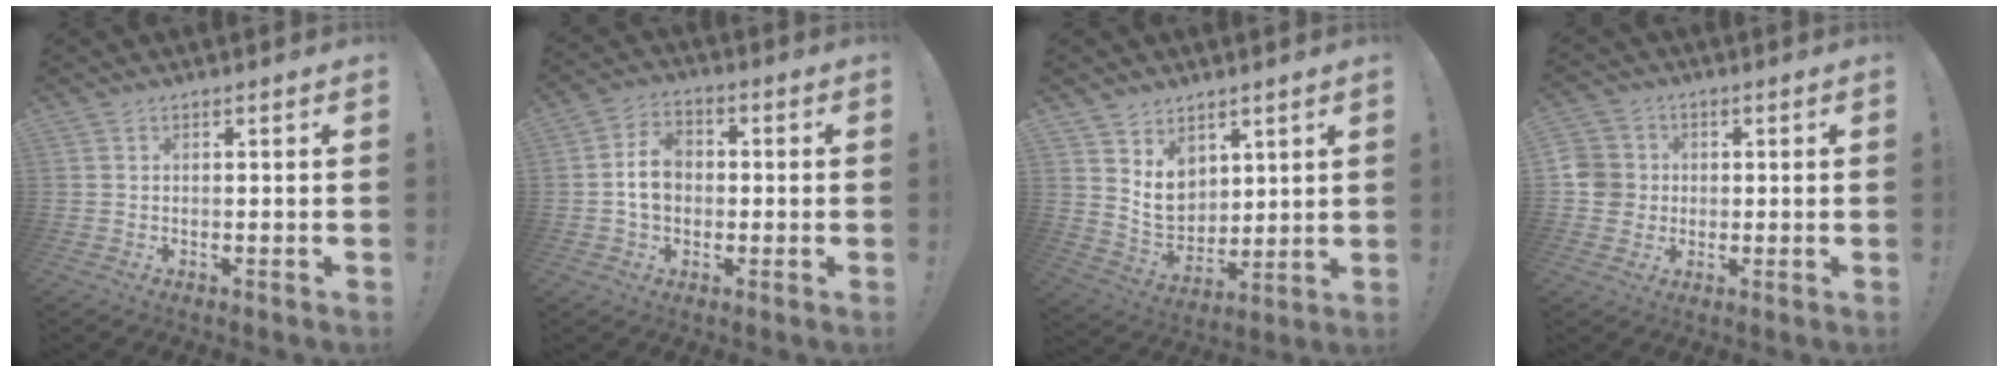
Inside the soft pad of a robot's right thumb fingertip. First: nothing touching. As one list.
[{"total": 9.2, "force": [-0.3, 7.4, 5.4], "torque": [-0.079, 0.019, -0.002]}, {"total": 10.1, "force": [5.1, 8.1, 3.0], "torque": [-0.036, -0.048, 0.108]}, {"total": 7.6, "force": [-0.2, 7.3, 2.1], "torque": [-0.046, 0.013, 0.001]}]